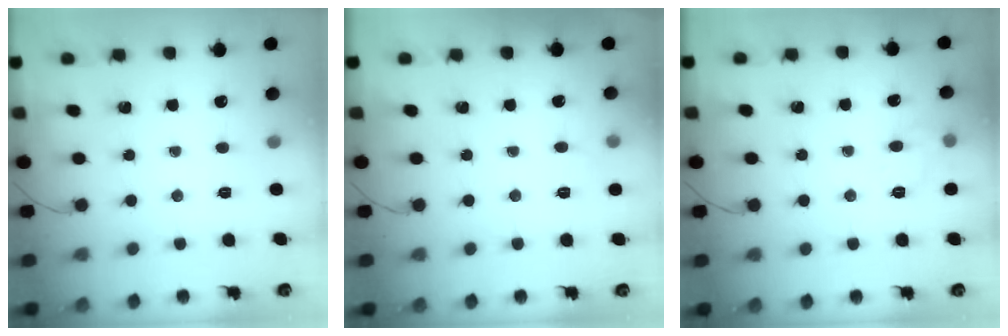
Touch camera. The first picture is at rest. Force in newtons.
{"total": 4.8, "press": 4.6, "slide": 1.3}
{"total": 7.4, "press": 7.3, "slide": 1.2}